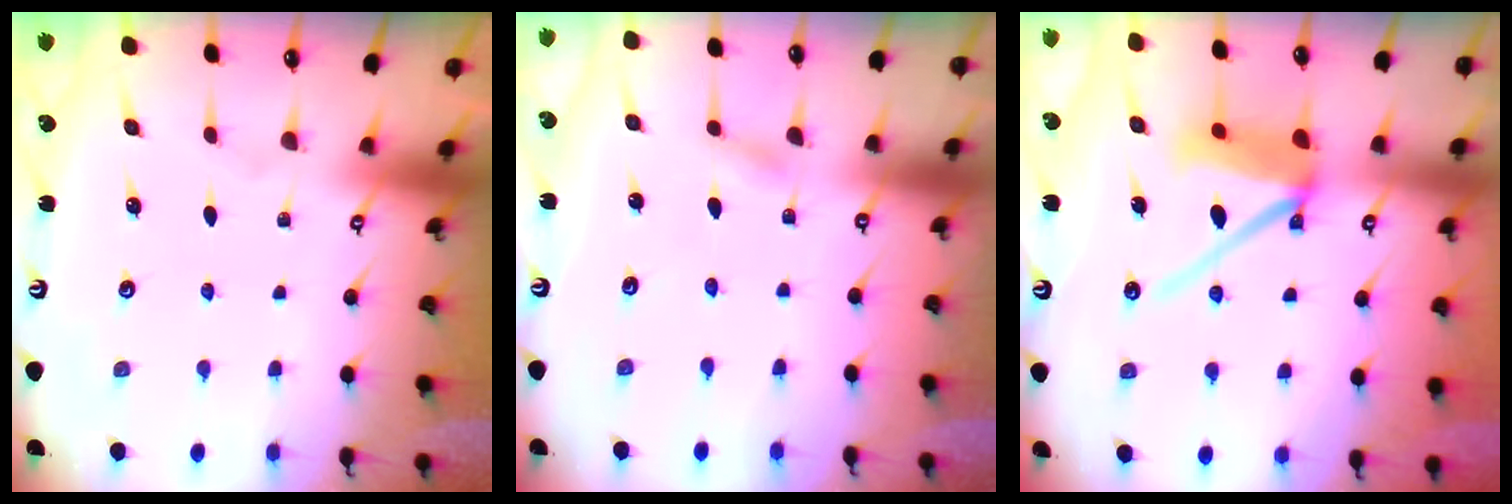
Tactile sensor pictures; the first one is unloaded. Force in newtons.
{"total": 1.6, "press": 1.6, "slide": 0.2}
{"total": 10.6, "press": 10.5, "slide": 1.6}